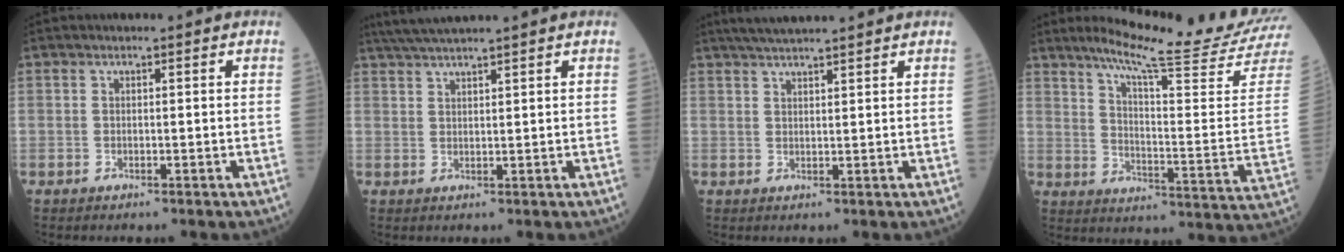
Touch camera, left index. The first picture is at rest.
{"total": 6.5, "force": [5.7, -0.8, 3.1], "torque": [-0.056, 0.030, 0.101]}
{"total": 7.0, "force": [6.2, -0.2, 3.4], "torque": [-0.056, 0.030, 0.099]}
{"total": 20.3, "force": [18.3, -2.3, 8.4], "torque": [-0.140, -0.104, 0.239]}